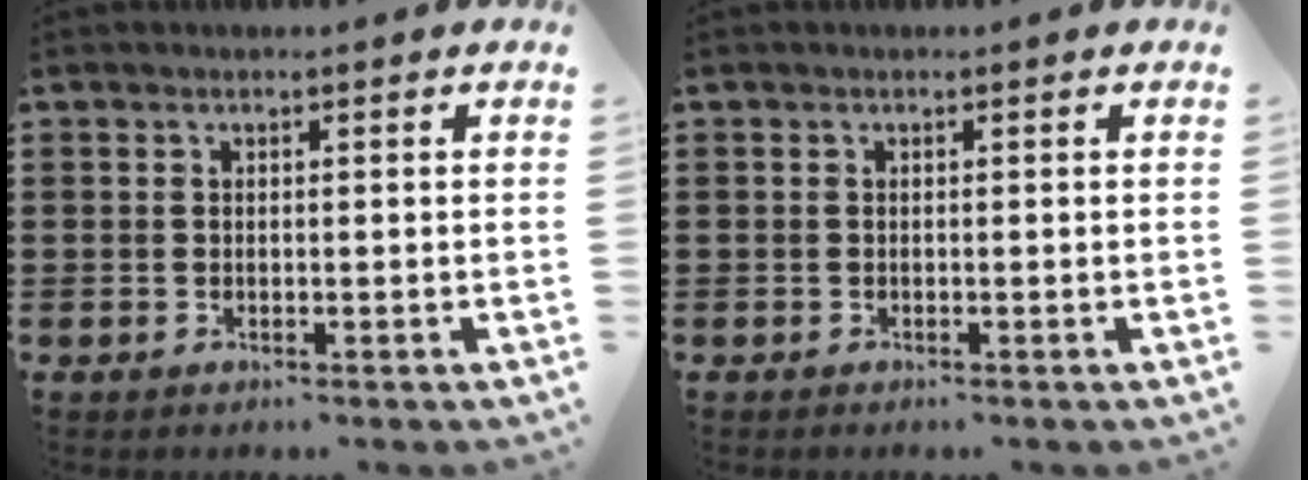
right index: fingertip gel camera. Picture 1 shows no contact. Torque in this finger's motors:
{"motor_torque": [-0.34, 0.34, 0.00, 0.02]}